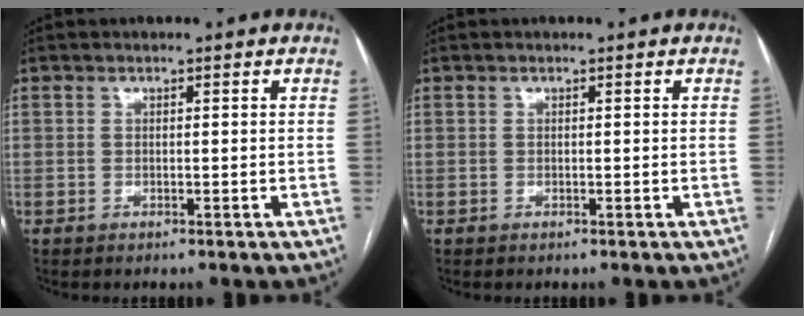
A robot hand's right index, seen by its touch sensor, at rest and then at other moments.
{"total": 0.0}